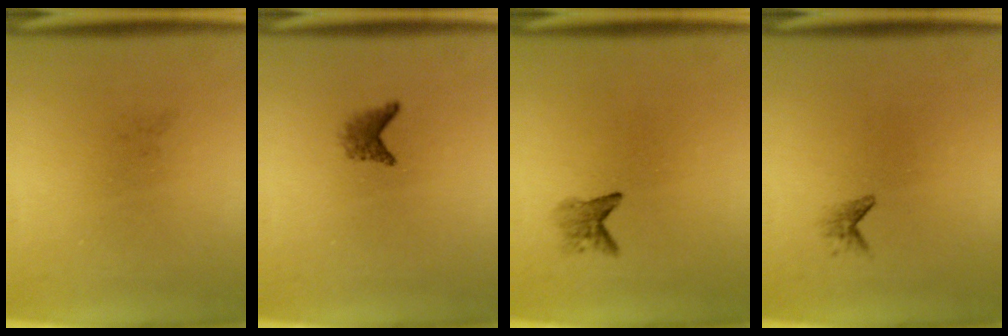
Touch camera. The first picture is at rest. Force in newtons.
{"total": 1.7}
{"total": 1.8}
{"total": 1.0}